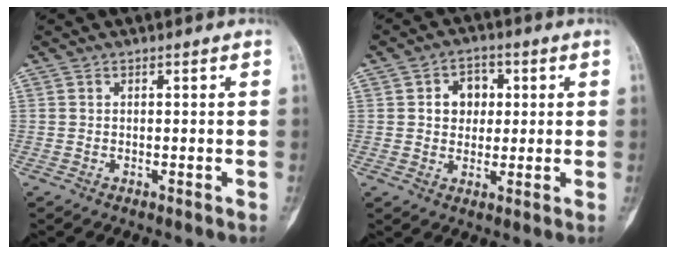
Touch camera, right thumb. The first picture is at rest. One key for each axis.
{"total": 6.2, "fx": 1.2, "fy": 5.0, "fz": 3.4, "tx": -0.019, "ty": 0.003, "tz": 0.016}